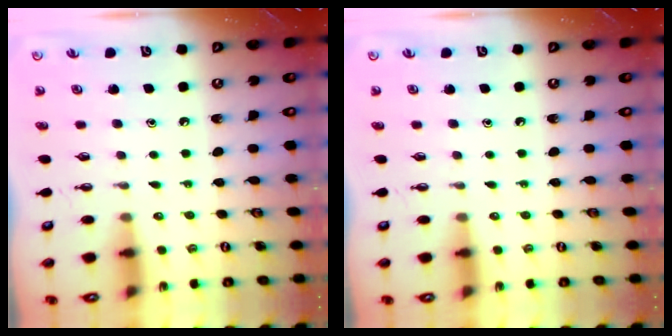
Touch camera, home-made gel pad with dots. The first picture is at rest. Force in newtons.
{"total": 0.0}